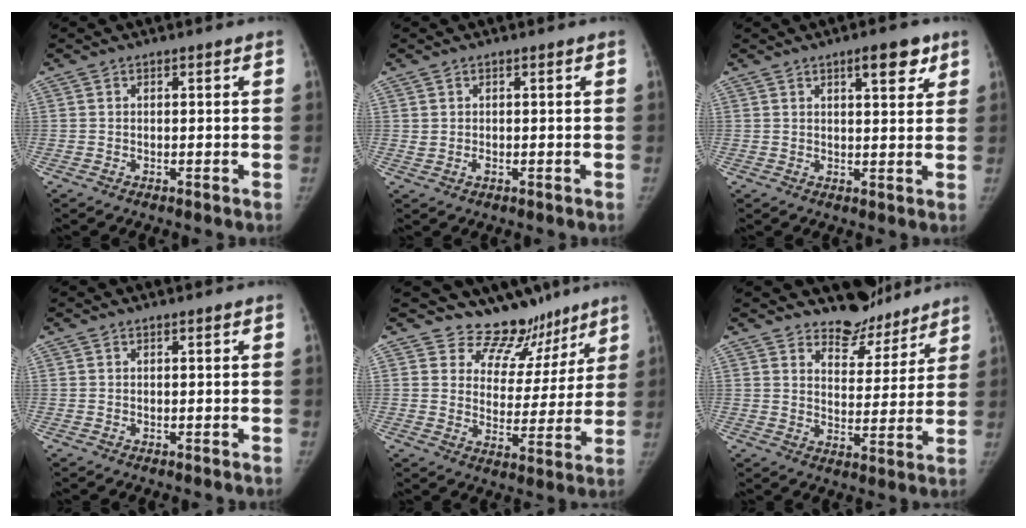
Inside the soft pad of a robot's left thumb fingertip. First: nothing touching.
{"total": 1.1, "force": [0.2, 0.7, 0.8], "torque": [-0.011, -0.002, 0.006]}
{"total": 6.1, "force": [3.5, 2.0, 4.5], "torque": [-0.047, -0.016, 0.046]}
{"total": 0.0}
{"total": 11.2, "force": [9.5, 5.9, 0.9], "torque": [0.033, -0.075, 0.131]}
{"total": 8.8, "force": [7.9, 3.9, 0.7], "torque": [0.026, -0.072, 0.121]}